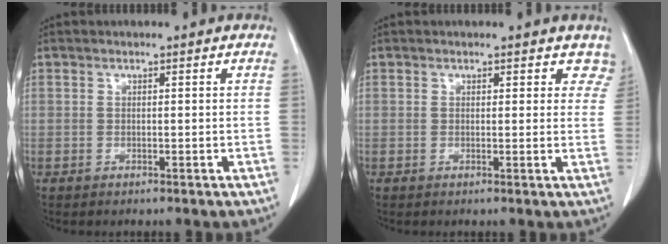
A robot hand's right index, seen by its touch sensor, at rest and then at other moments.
{"total": 3.6, "force": [3.0, 1.8, 0.6], "torque": [0.024, -0.006, 0.012]}